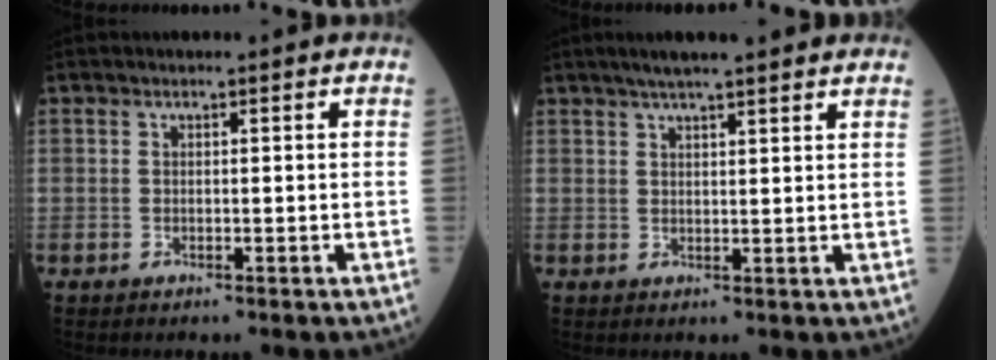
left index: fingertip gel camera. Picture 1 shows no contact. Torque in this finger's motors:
{"motor_torque": [0.74, -0.70, 0.09, 0.08]}